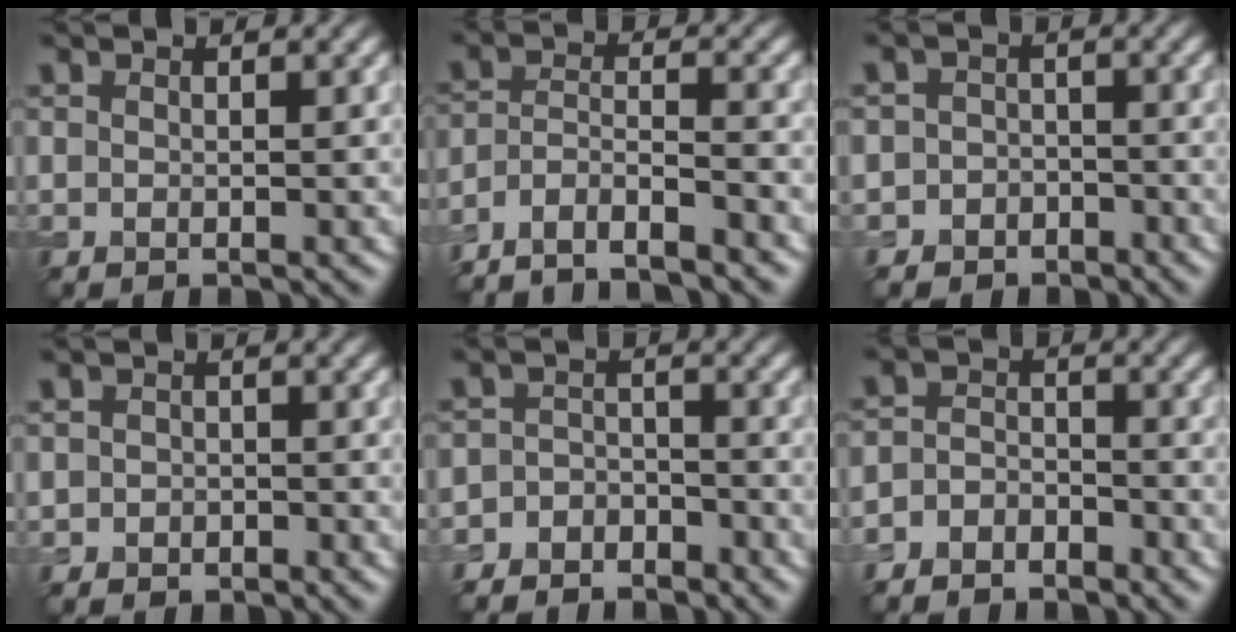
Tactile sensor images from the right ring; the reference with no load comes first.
{"total": 5.8, "force": [-5.2, 1.1, 2.4], "torque": [-0.042, -0.004, -0.096]}
{"total": 3.8, "force": [-2.0, 3.2, -0.1], "torque": [0.046, 0.002, -0.048]}
{"total": 1.2, "force": [-0.4, 1.1, 0.2], "torque": [0.008, 0.000, -0.009]}
{"total": 4.5, "force": [-3.8, 2.4, 0.2], "torque": [0.025, 0.005, -0.065]}
{"total": 3.4, "force": [-2.8, 2.0, 0.6], "torque": [0.002, 0.006, -0.060]}